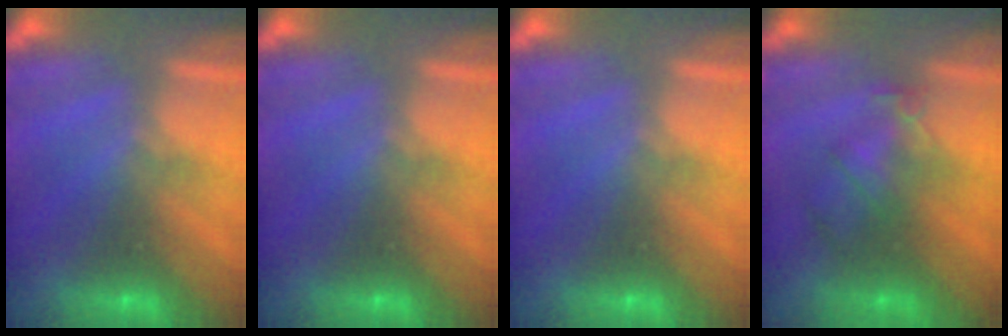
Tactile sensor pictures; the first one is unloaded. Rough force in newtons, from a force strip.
{"total": 0.0}
{"total": 0.0}
{"total": 2.4}